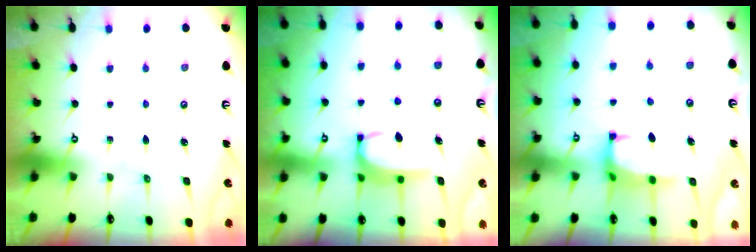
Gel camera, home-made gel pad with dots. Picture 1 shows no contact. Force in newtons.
{"total": 2.9, "press": 2.9, "slide": 0.6}
{"total": 1.6, "press": 1.5, "slide": 0.6}